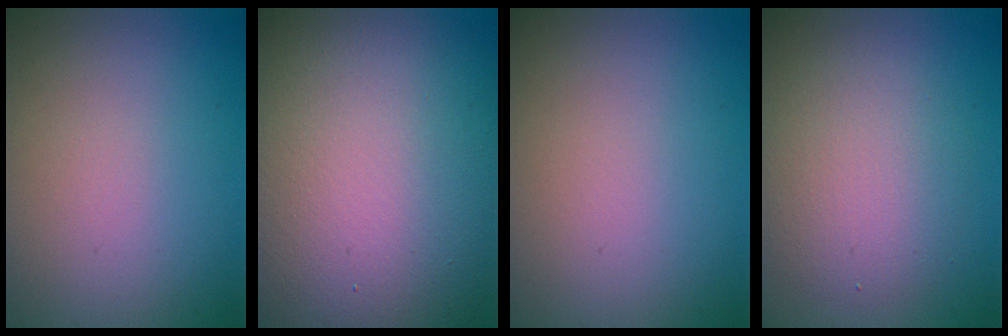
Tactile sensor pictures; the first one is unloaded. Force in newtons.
{"total": 18.1, "press": 18.1, "slide": 1.1}
{"total": 0.0}
{"total": 4.3, "press": 4.3, "slide": 0.1}